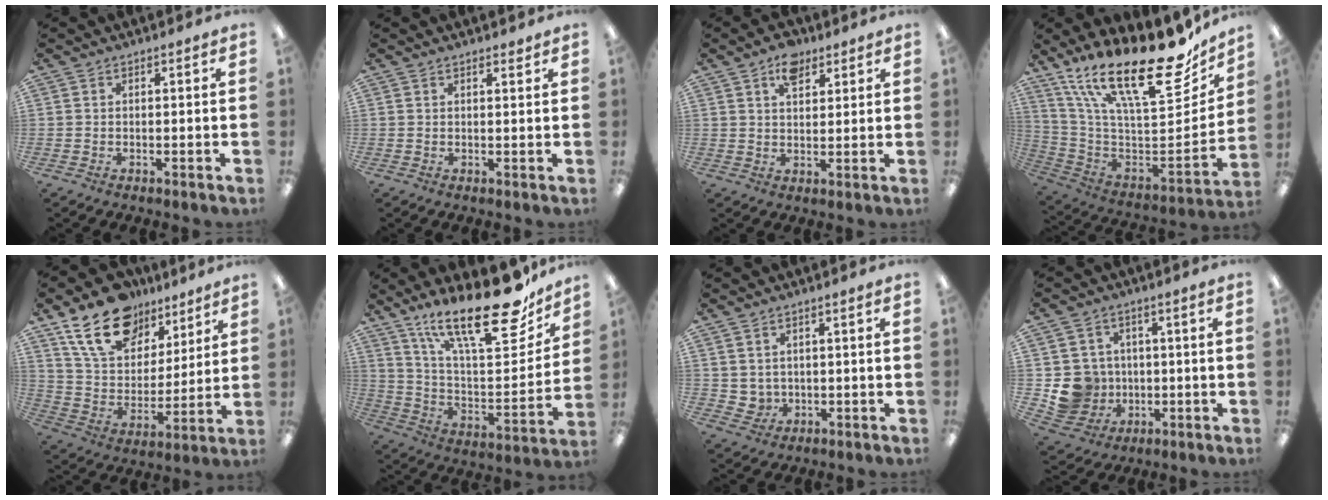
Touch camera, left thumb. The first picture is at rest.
{"total": 1.4, "force": [1.2, 0.3, 0.6], "torque": [-0.005, -0.003, 0.020]}
{"total": 4.7, "force": [2.7, 2.8, 2.6], "torque": [-0.025, -0.006, 0.042]}
{"total": 27.7, "force": [18.0, 9.6, 18.7], "torque": [-0.285, -0.137, 0.309]}
{"total": 18.9, "force": [12.7, 11.2, 8.4], "torque": [-0.156, -0.062, 0.234]}
{"total": 26.7, "force": [19.1, 8.2, 16.7], "torque": [-0.259, -0.122, 0.321]}
{"total": 3.2, "force": [1.4, 2.8, 0.3], "torque": [-0.007, -0.004, 0.026]}
{"total": 9.7, "force": [-0.8, 9.5, 1.9], "torque": [-0.066, 0.010, 0.000]}